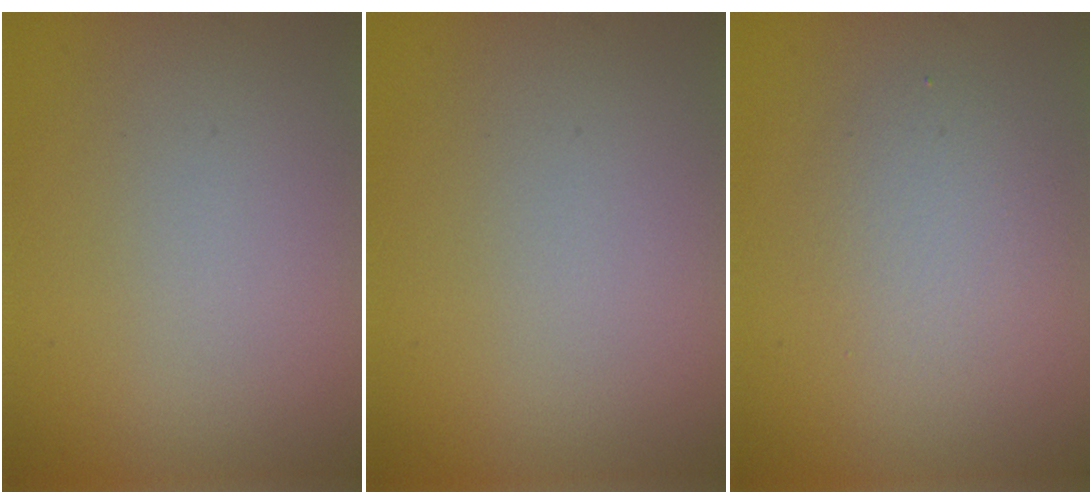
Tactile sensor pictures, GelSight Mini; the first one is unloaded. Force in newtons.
{"total": 0.0}
{"total": 2.7, "press": 2.7, "slide": 0.1}